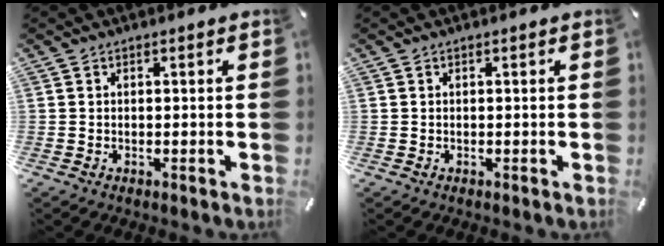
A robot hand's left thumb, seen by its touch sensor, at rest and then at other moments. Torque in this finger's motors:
{"motor_torque": [0.00, 0.00, -0.05, 0.05, 0.00]}